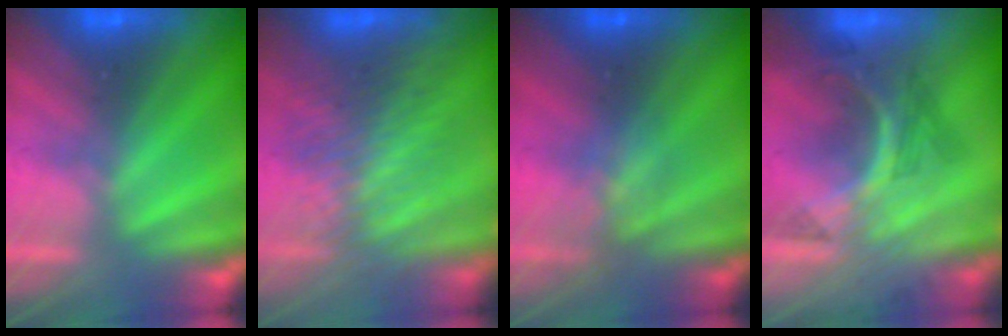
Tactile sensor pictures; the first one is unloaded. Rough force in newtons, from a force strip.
{"total": 3.9}
{"total": 2.8}
{"total": 3.2}